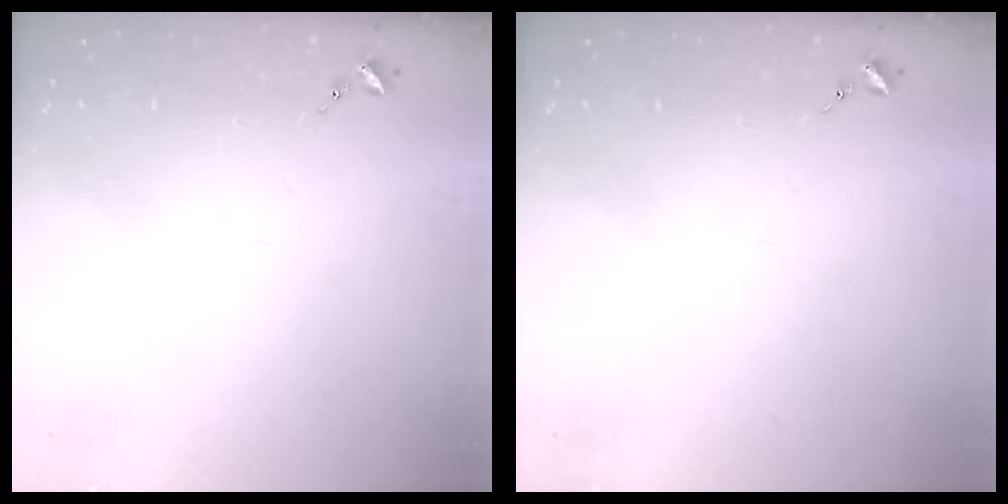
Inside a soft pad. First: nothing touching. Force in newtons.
{"total": 0.0}